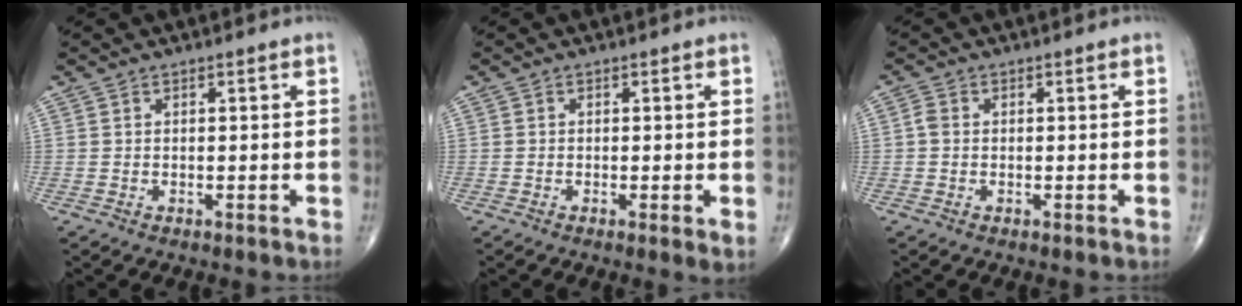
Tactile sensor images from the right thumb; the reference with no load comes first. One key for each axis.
{"total": 2.1, "fx": -0.4, "fy": 0.4, "fz": 2.0, "tx": -0.039, "ty": -0.009, "tz": -0.010}
{"total": 1.6, "fx": -0.1, "fy": 1.2, "fz": 0.9, "tx": -0.015, "ty": 0.003, "tz": -0.004}